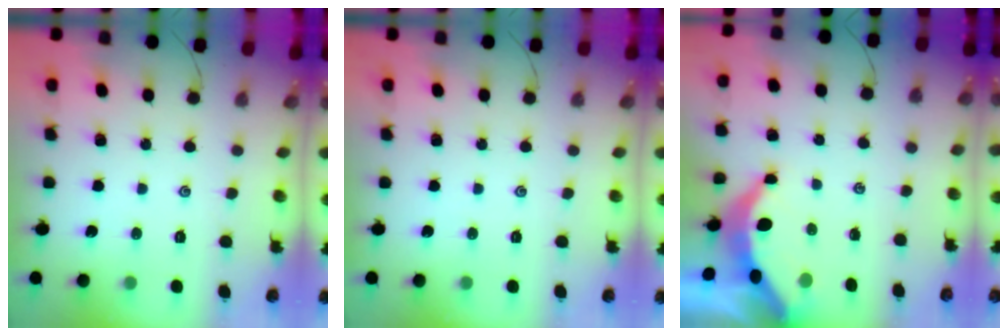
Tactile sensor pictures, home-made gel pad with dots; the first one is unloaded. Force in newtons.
{"total": 0.0}
{"total": 5.4, "press": 5.4, "slide": 0.6}